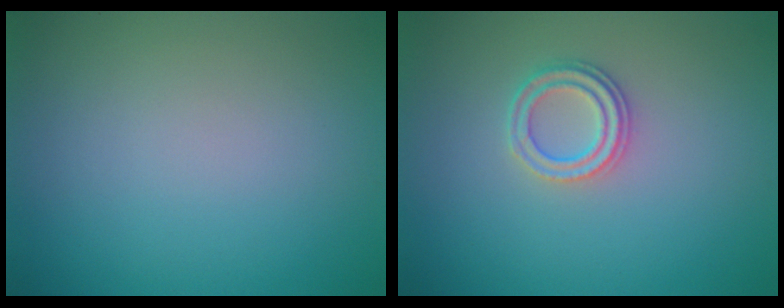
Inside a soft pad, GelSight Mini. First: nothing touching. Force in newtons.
{"total": 2.3, "press": 2.2, "slide": 0.8}